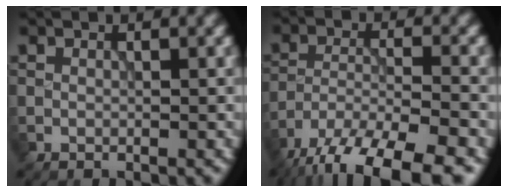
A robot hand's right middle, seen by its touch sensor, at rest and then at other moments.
{"total": 13.0, "force": [-10.3, 4.0, 6.9], "torque": [-0.131, -0.038, -0.153]}